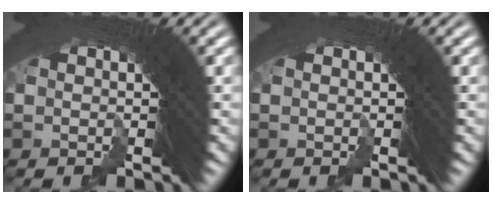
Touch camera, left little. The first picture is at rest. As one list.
[{"total": 0.0}]